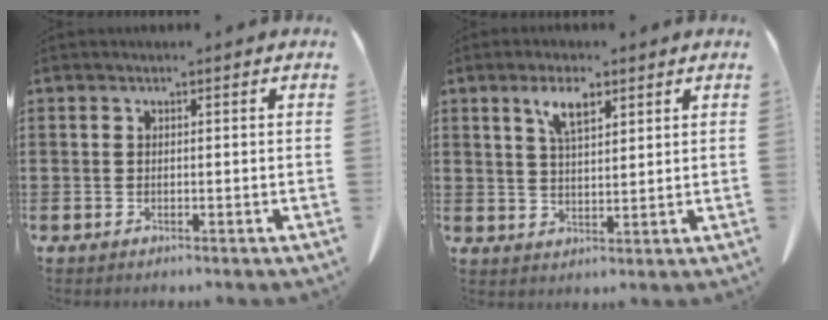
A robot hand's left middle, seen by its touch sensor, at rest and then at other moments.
{"total": 5.5, "force": [3.3, 2.0, 4.0], "torque": [-0.079, 0.003, 0.057]}